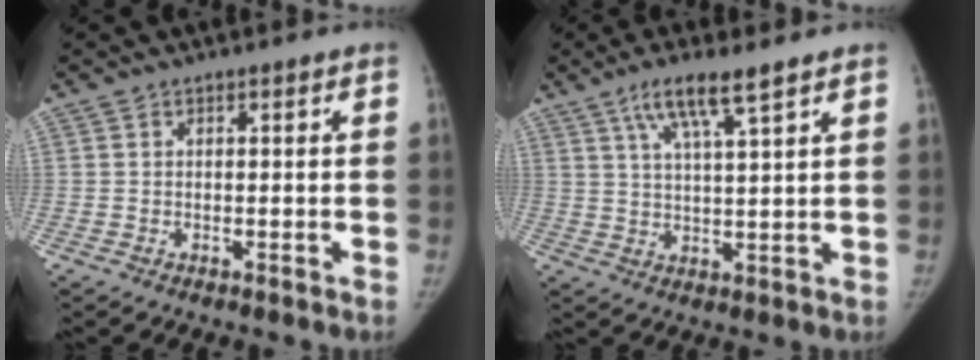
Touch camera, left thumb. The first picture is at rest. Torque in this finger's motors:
{"motor_torque": [0.16, -0.42, 0.82, -0.64, 0.06]}